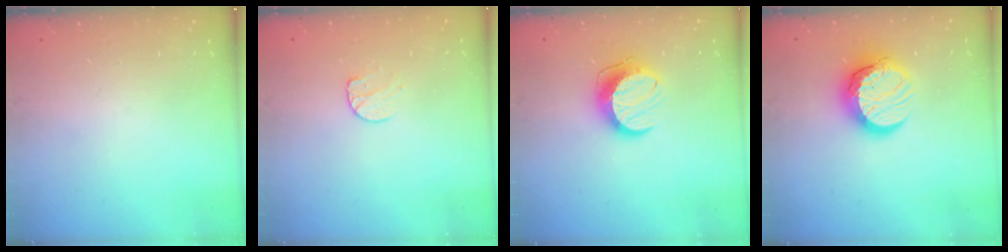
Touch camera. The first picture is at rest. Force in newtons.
{"total": 7.7, "press": 7.7, "slide": 0.7}
{"total": 11.5, "press": 11.5, "slide": 0.8}
{"total": 12.3, "press": 12.2, "slide": 1.0}